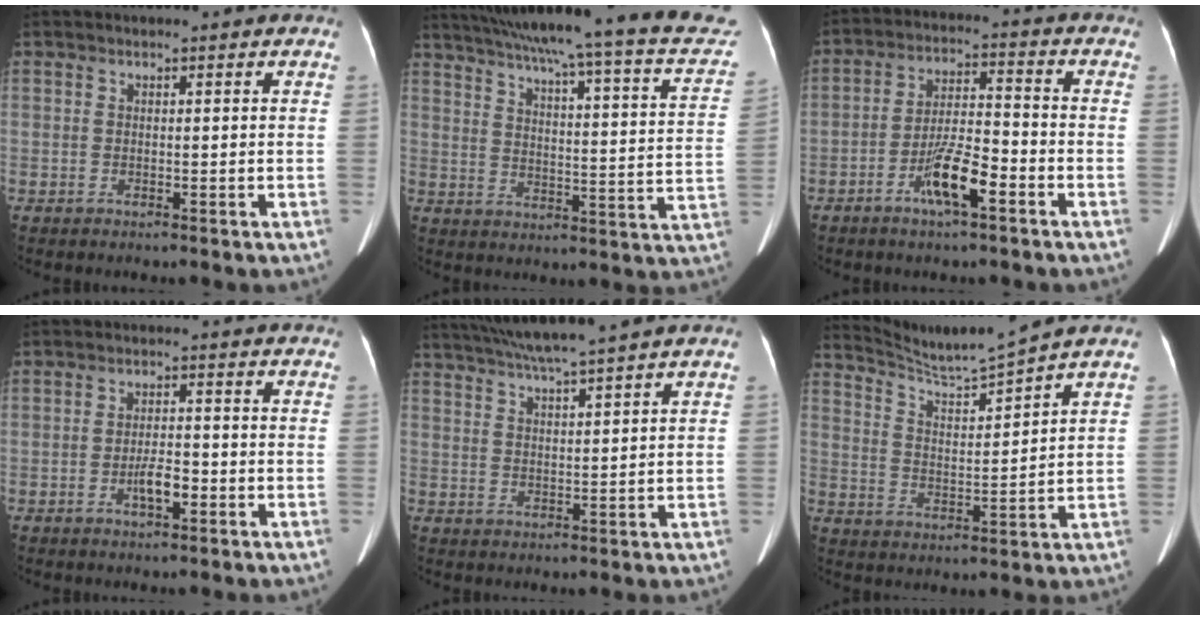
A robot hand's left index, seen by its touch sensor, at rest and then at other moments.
{"total": 29.5, "force": [24.9, 2.7, 15.6], "torque": [-0.227, -0.043, 0.302]}
{"total": 7.9, "force": [-4.1, 1.4, 6.7], "torque": [-0.131, 0.002, -0.073]}
{"total": 3.4, "force": [-1.5, 1.0, 2.9], "torque": [-0.053, 0.003, -0.025]}
{"total": 8.8, "force": [7.5, -1.7, 4.1], "torque": [-0.072, 0.012, 0.124]}
{"total": 7.6, "force": [7.2, -2.3, 1.4], "torque": [-0.040, -0.014, 0.145]}